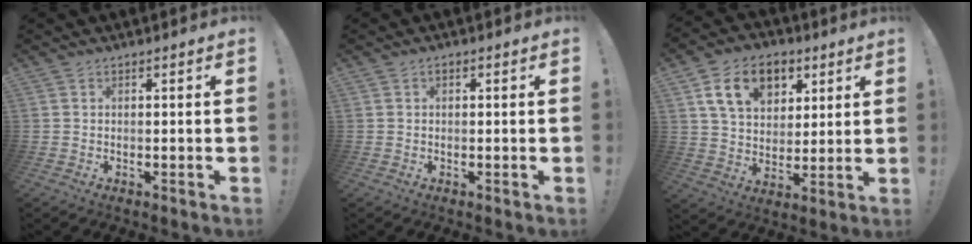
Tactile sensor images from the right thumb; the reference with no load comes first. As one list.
[{"total": 0.7, "force": [-0.2, 0.5, 0.4], "torque": [-0.009, 0.003, -0.004]}, {"total": 15.5, "force": [7.2, 10.6, 8.8], "torque": [-0.135, -0.022, 0.136]}]